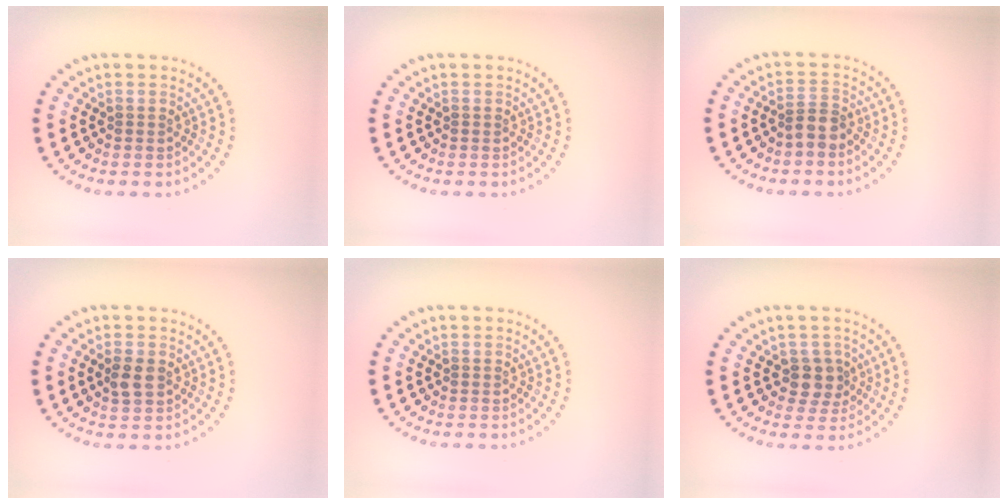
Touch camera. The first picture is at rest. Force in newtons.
{"total": 0.0}
{"total": 2.1, "press": 1.7, "slide": 1.3}
{"total": 1.9, "press": 1.9, "slide": 0.1}
{"total": 0.0}
{"total": 2.4, "press": 2.0, "slide": 1.3}